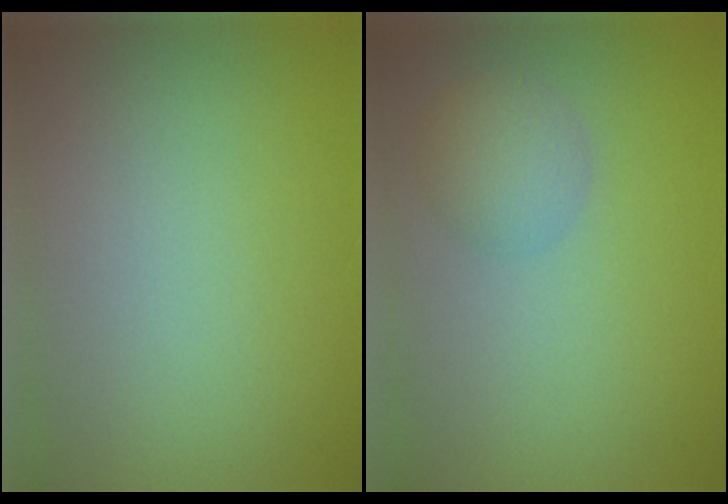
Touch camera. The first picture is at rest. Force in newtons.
{"total": 2.1, "press": 2.1, "slide": 0.2}